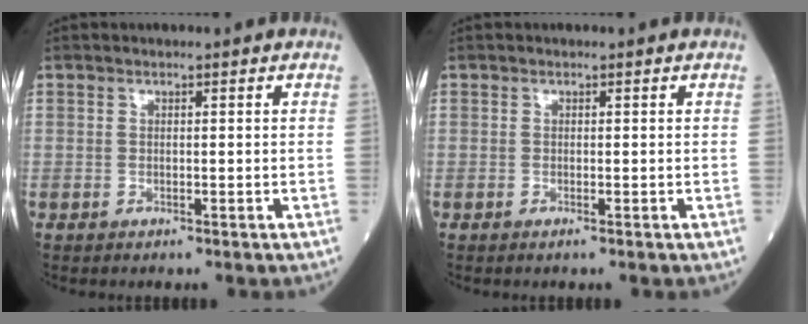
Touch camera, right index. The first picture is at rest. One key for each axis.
{"total": 1.3, "fx": -0.3, "fy": 0.2, "fz": 1.3, "tx": -0.022, "ty": -0.006, "tz": -0.003}